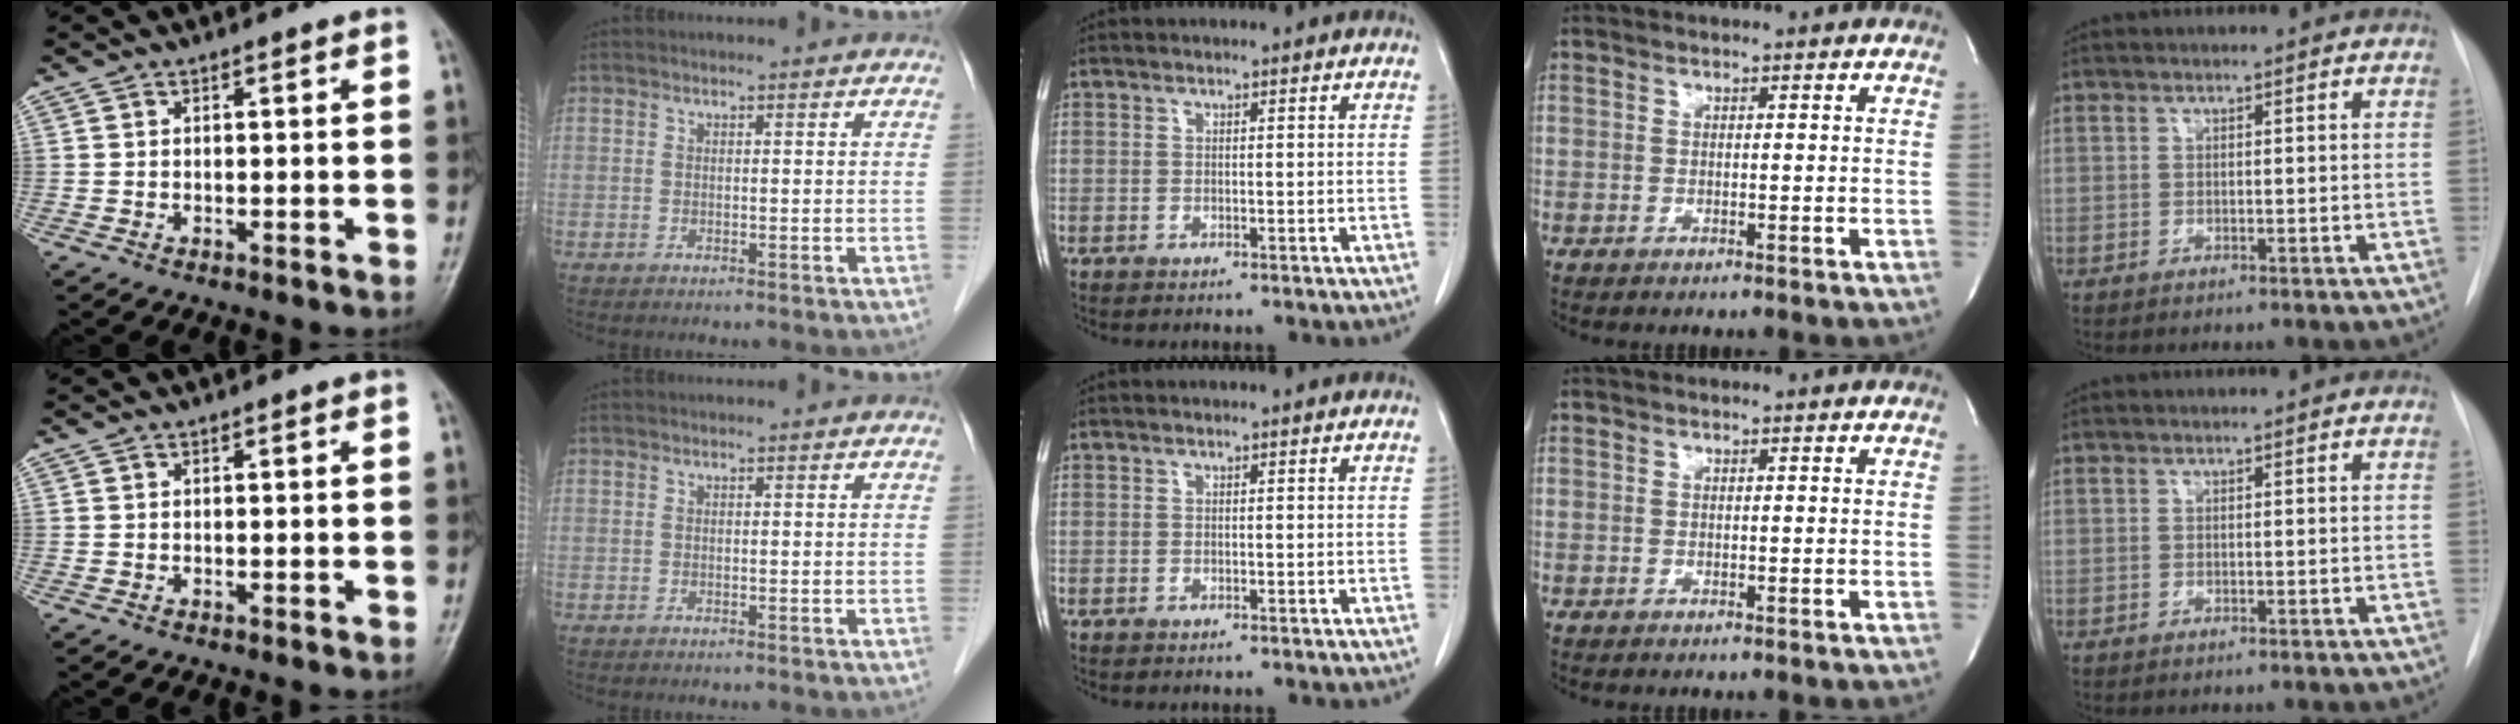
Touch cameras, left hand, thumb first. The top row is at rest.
{}